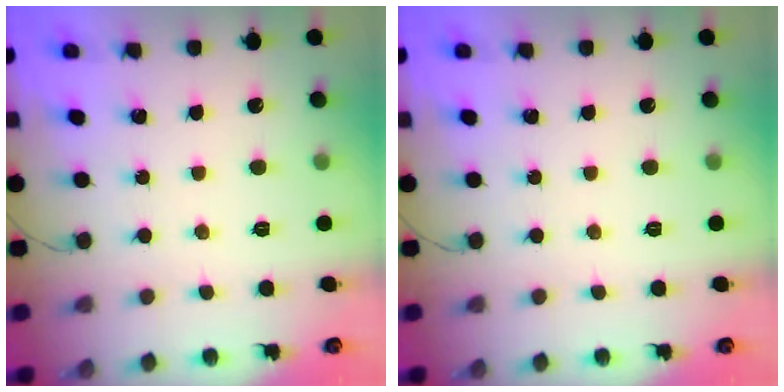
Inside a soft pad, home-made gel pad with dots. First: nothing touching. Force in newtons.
{"total": 0.0}